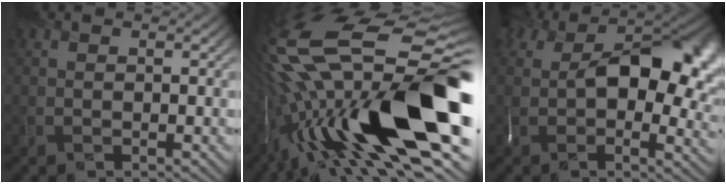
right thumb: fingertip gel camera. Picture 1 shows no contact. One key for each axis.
{"total": 22.1, "fx": -5.4, "fy": 8.0, "fz": 19.8, "tx": -0.373, "ty": -0.035, "tz": -0.097}
{"total": 16.5, "fx": 2.9, "fy": 10.8, "fz": 12.2, "tx": -0.151, "ty": -0.006, "tz": 0.060}